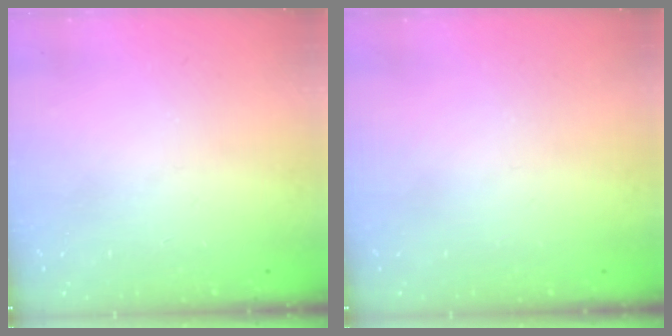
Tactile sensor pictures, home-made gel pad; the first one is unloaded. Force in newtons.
{"total": 0.0}